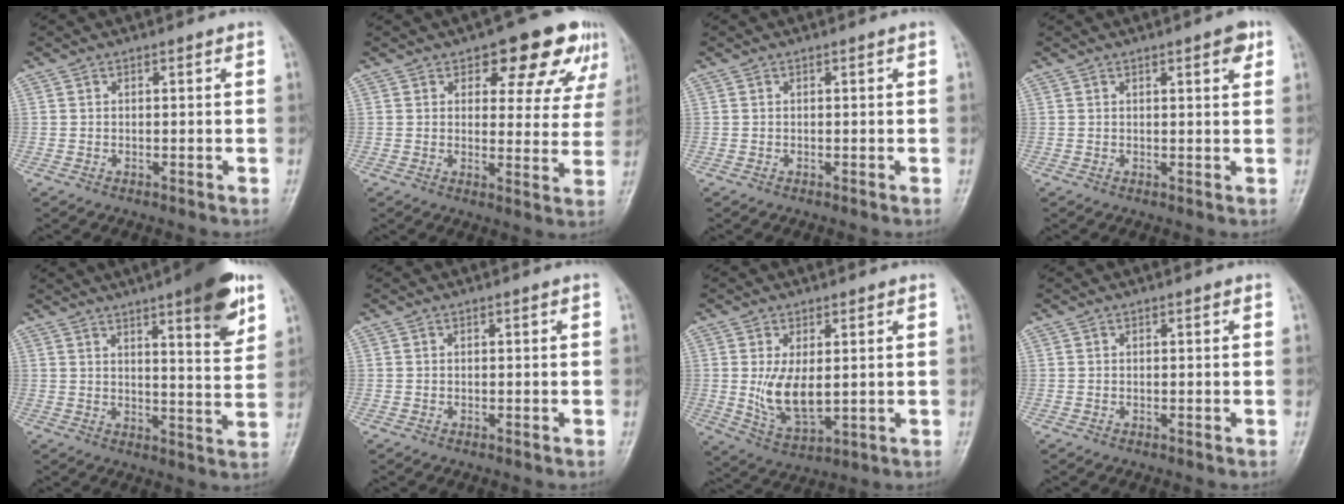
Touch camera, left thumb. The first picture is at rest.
{"total": 12.3, "force": [7.3, 6.1, 7.8], "torque": [-0.042, -0.033, 0.085]}
{"total": 0.0}
{"total": 3.0, "force": [1.6, 0.8, 2.4], "torque": [-0.026, -0.006, 0.018]}
{"total": 13.7, "force": [7.8, 2.9, 10.9], "torque": [-0.126, -0.038, 0.103]}
{"total": 0.0}
{"total": 8.5, "force": [0.7, 4.5, 7.1], "torque": [-0.120, -0.023, 0.027]}
{"total": 0.0}